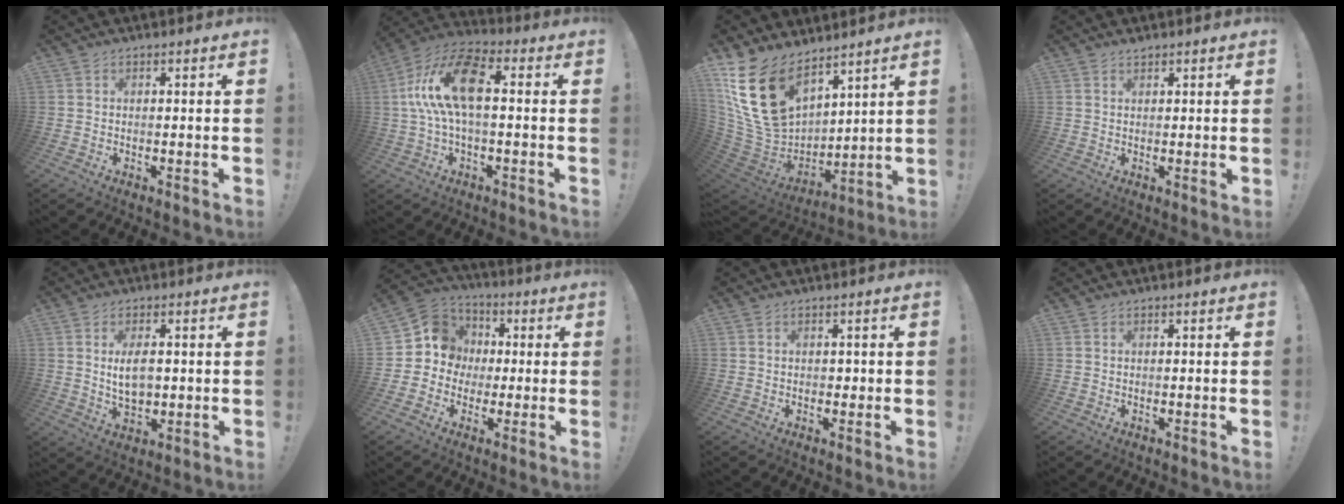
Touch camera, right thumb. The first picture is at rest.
{"total": 16.5, "force": [1.7, 7.8, 14.5], "torque": [-0.273, 0.011, 0.029]}
{"total": 20.1, "force": [11.1, 11.9, 11.7], "torque": [-0.230, -0.068, 0.215]}
{"total": 1.0, "force": [0.9, 0.0, 0.5], "torque": [-0.009, -0.001, 0.016]}
{"total": 7.0, "force": [0.6, 3.9, 5.7], "torque": [-0.097, -0.003, 0.008]}
{"total": 10.7, "force": [-0.3, 10.3, 3.2], "torque": [-0.047, 0.016, 0.004]}
{"total": 1.1, "force": [0.0, 1.0, 0.4], "torque": [-0.006, 0.003, -0.002]}
{"total": 0.0}